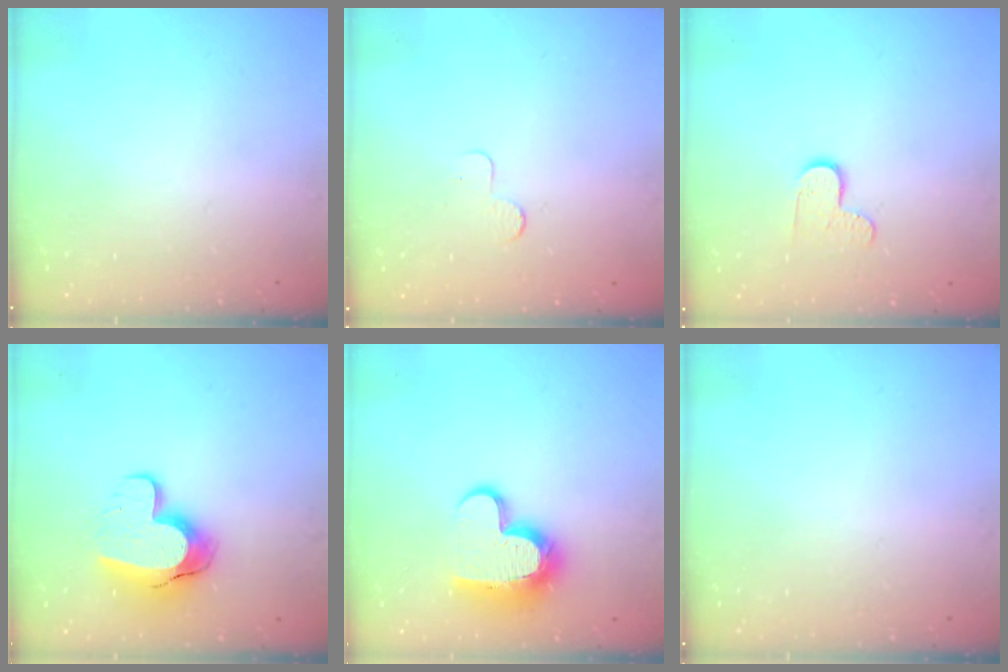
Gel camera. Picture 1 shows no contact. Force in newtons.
{"total": 2.3, "press": 2.3, "slide": 0.2}
{"total": 7.0, "press": 7.0, "slide": 0.6}
{"total": 11.8, "press": 11.7, "slide": 1.0}
{"total": 13.0, "press": 13.0, "slide": 1.2}
{"total": 0.0}